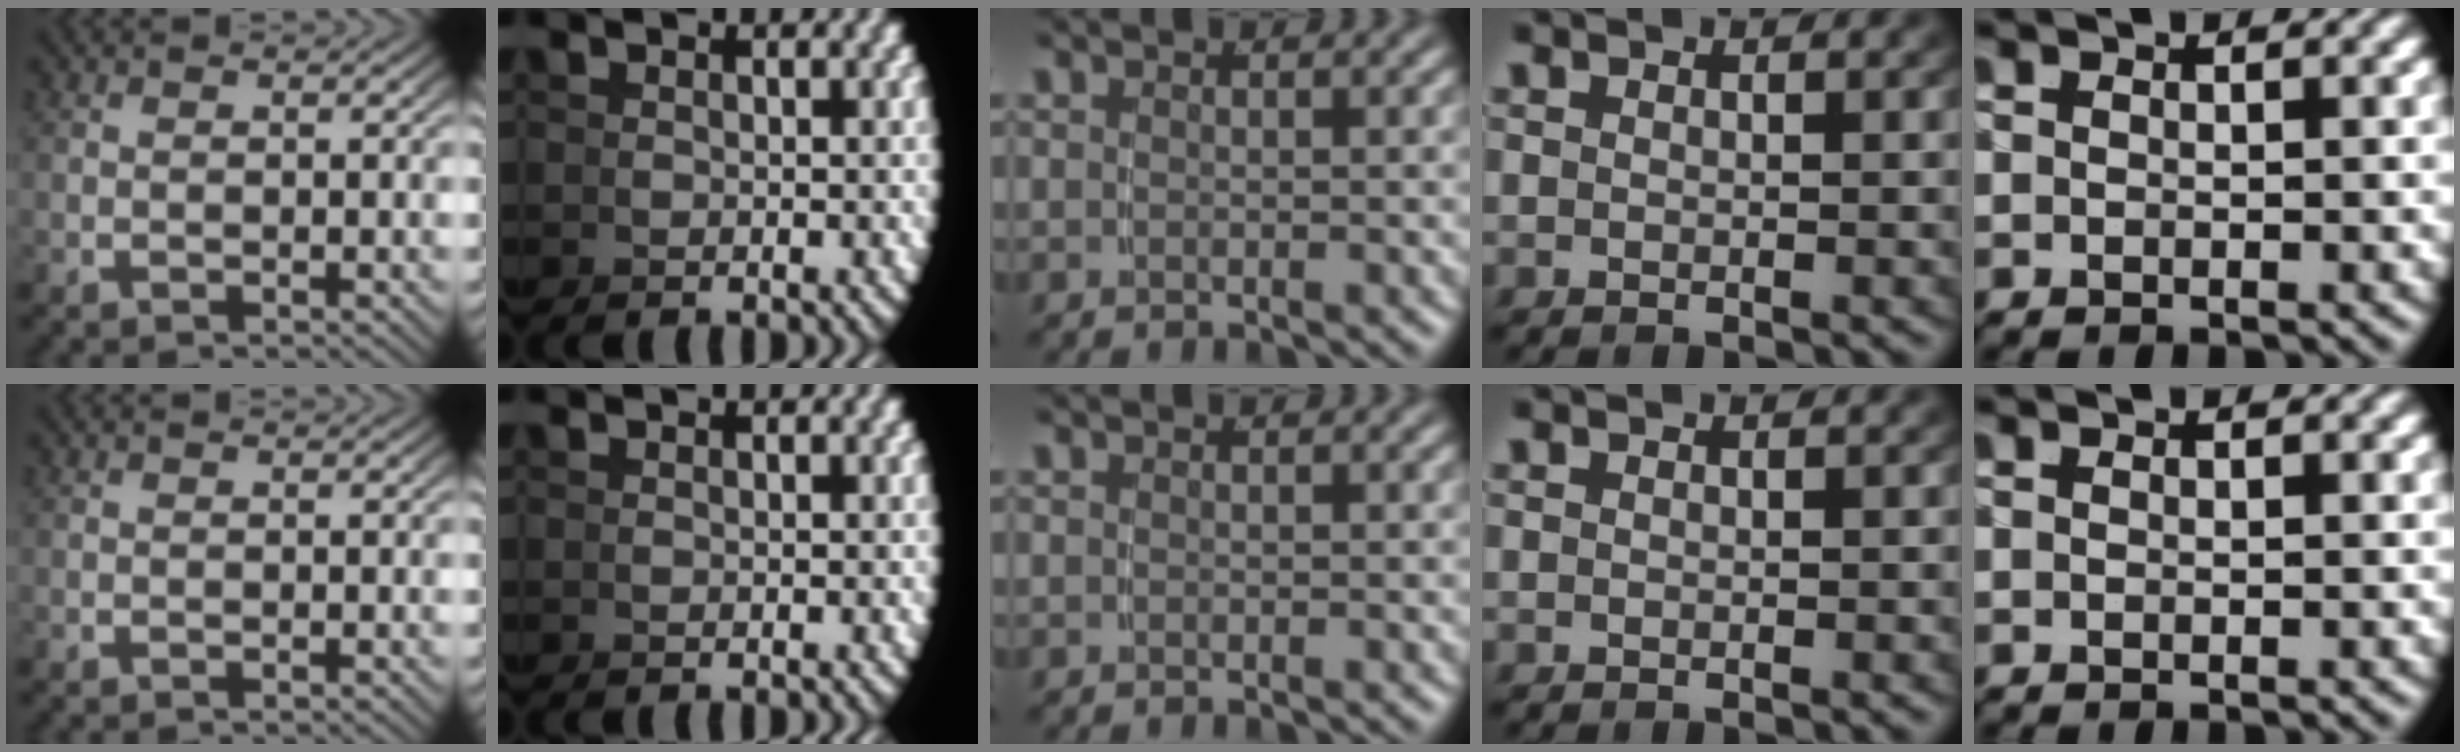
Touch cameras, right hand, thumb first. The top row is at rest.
{}